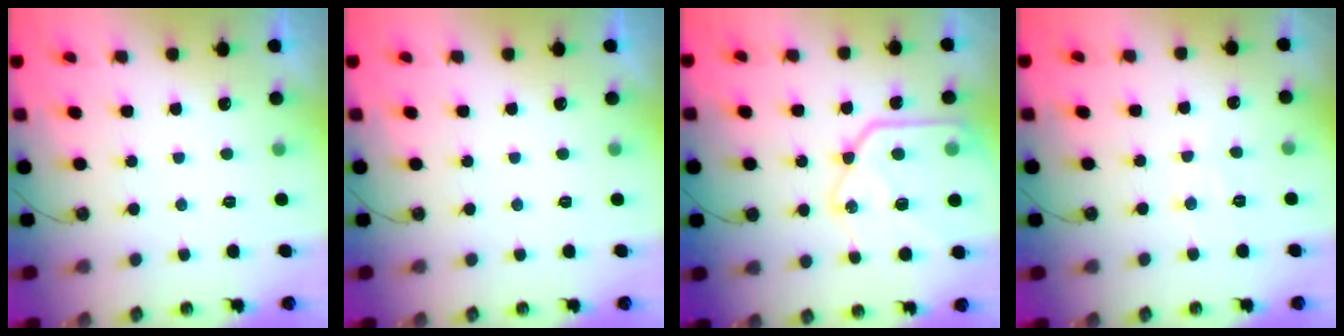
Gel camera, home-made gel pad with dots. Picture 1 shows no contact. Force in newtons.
{"total": 0.0}
{"total": 19.5, "press": 19.4, "slide": 2.0}
{"total": 6.2, "press": 6.1, "slide": 0.8}